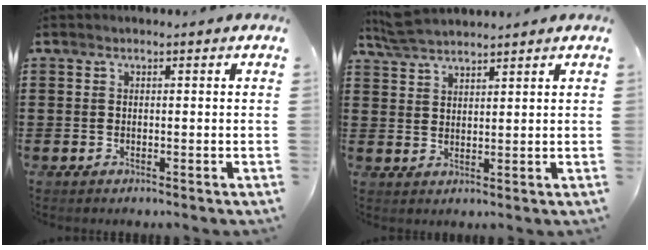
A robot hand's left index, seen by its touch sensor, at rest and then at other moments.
{"total": 4.3, "force": [4.0, 0.5, 1.5], "torque": [-0.042, -0.005, 0.075]}